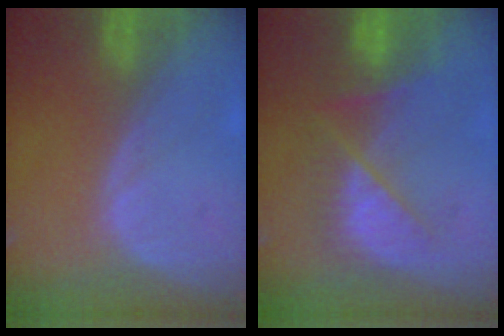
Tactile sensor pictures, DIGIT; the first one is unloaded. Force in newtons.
{"total": 7.3, "press": 7.1, "slide": 1.7}